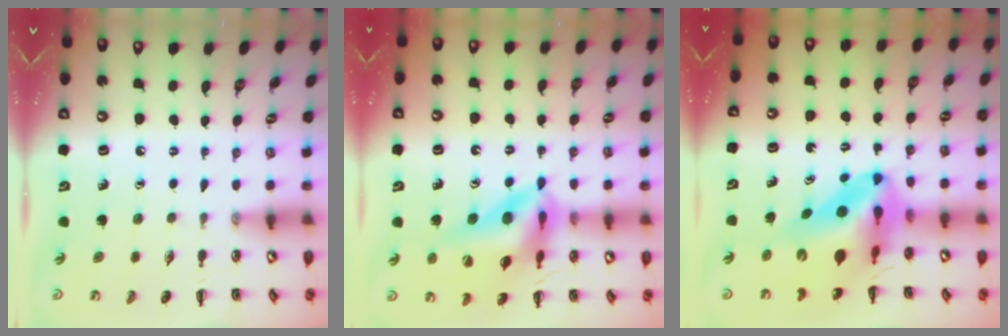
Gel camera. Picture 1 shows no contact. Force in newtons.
{"total": 15.4, "press": 14.5, "slide": 5.2}
{"total": 14.8, "press": 14.1, "slide": 4.5}